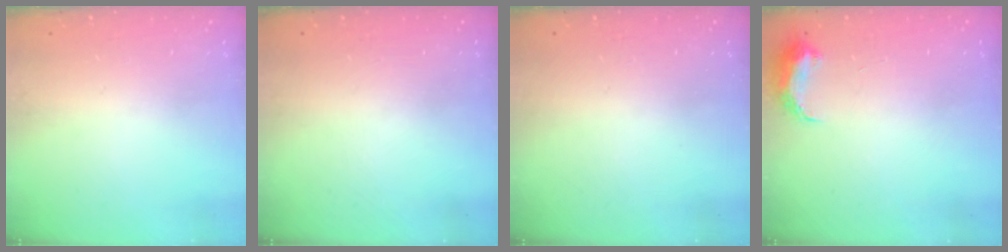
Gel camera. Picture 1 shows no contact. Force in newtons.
{"total": 0.0}
{"total": 12.1, "press": 3.1, "slide": 11.7}
{"total": 7.0, "press": 6.9, "slide": 0.6}